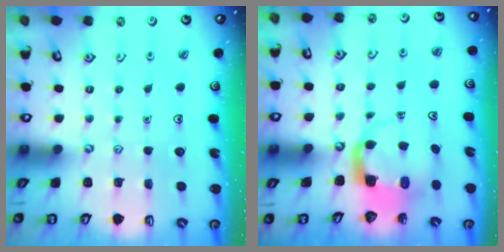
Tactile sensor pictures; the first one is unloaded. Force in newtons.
{"total": 4.3, "press": 4.3, "slide": 0.3}